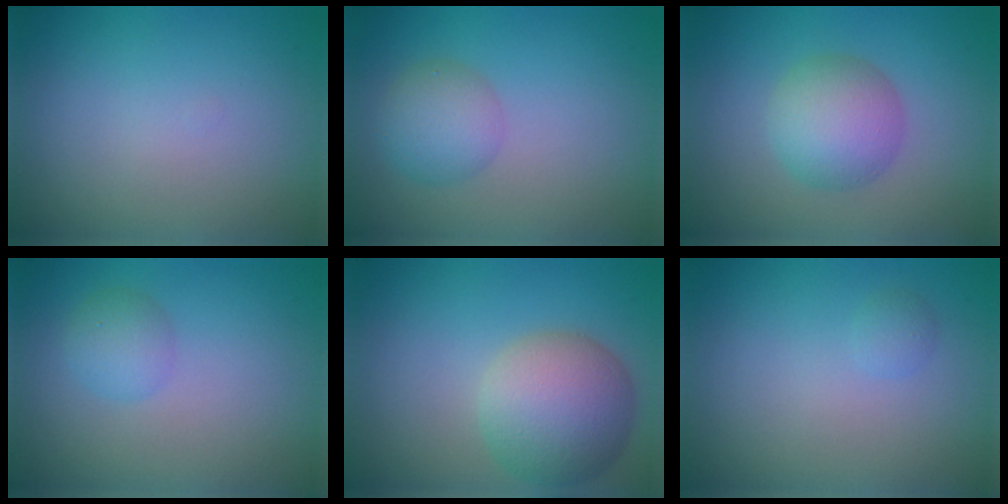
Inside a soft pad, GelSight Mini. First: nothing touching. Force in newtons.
{"total": 3.1, "press": 3.1, "slide": 0.1}
{"total": 4.6, "press": 4.5, "slide": 0.3}
{"total": 2.0, "press": 2.0, "slide": 0.1}
{"total": 7.1, "press": 7.1, "slide": 0.4}
{"total": 0.7, "press": 0.7, "slide": 0.1}